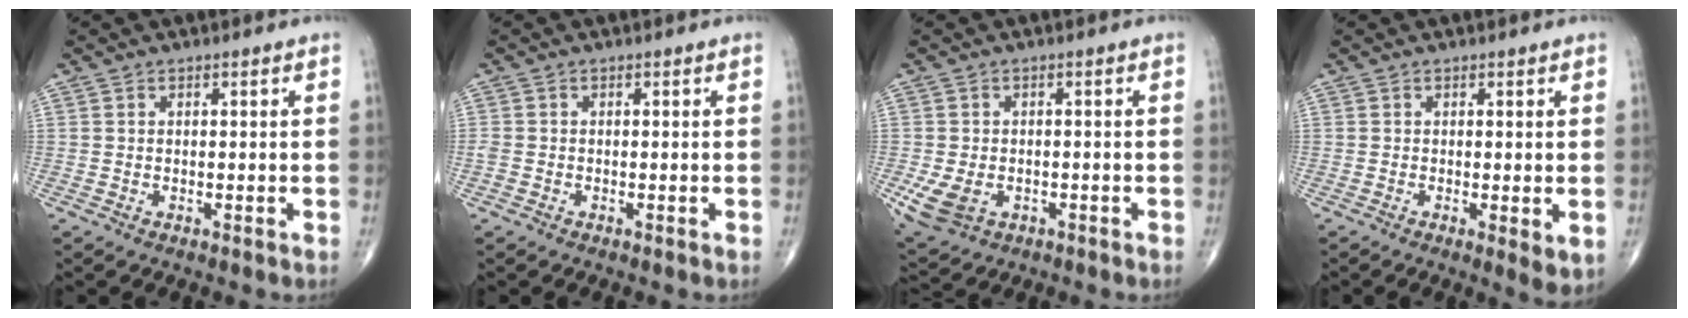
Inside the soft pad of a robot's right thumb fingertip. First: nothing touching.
{"total": 1.3, "force": [-0.4, 1.0, 0.6], "torque": [-0.015, 0.001, -0.010]}
{"total": 6.9, "force": [-2.1, 5.0, 4.2], "torque": [-0.082, 0.001, -0.026]}
{"total": 3.4, "force": [-0.3, 1.0, 3.2], "torque": [-0.049, -0.013, -0.008]}